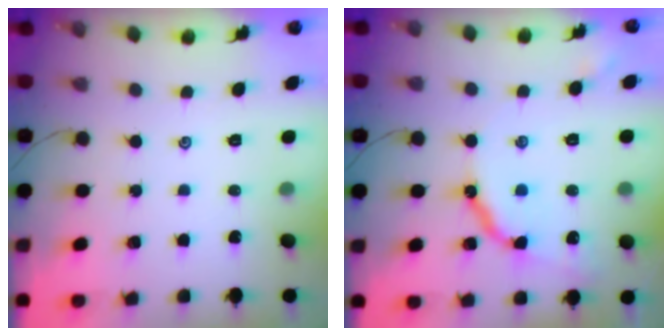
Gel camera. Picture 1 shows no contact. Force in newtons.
{"total": 10.8, "press": 10.7, "slide": 1.2}